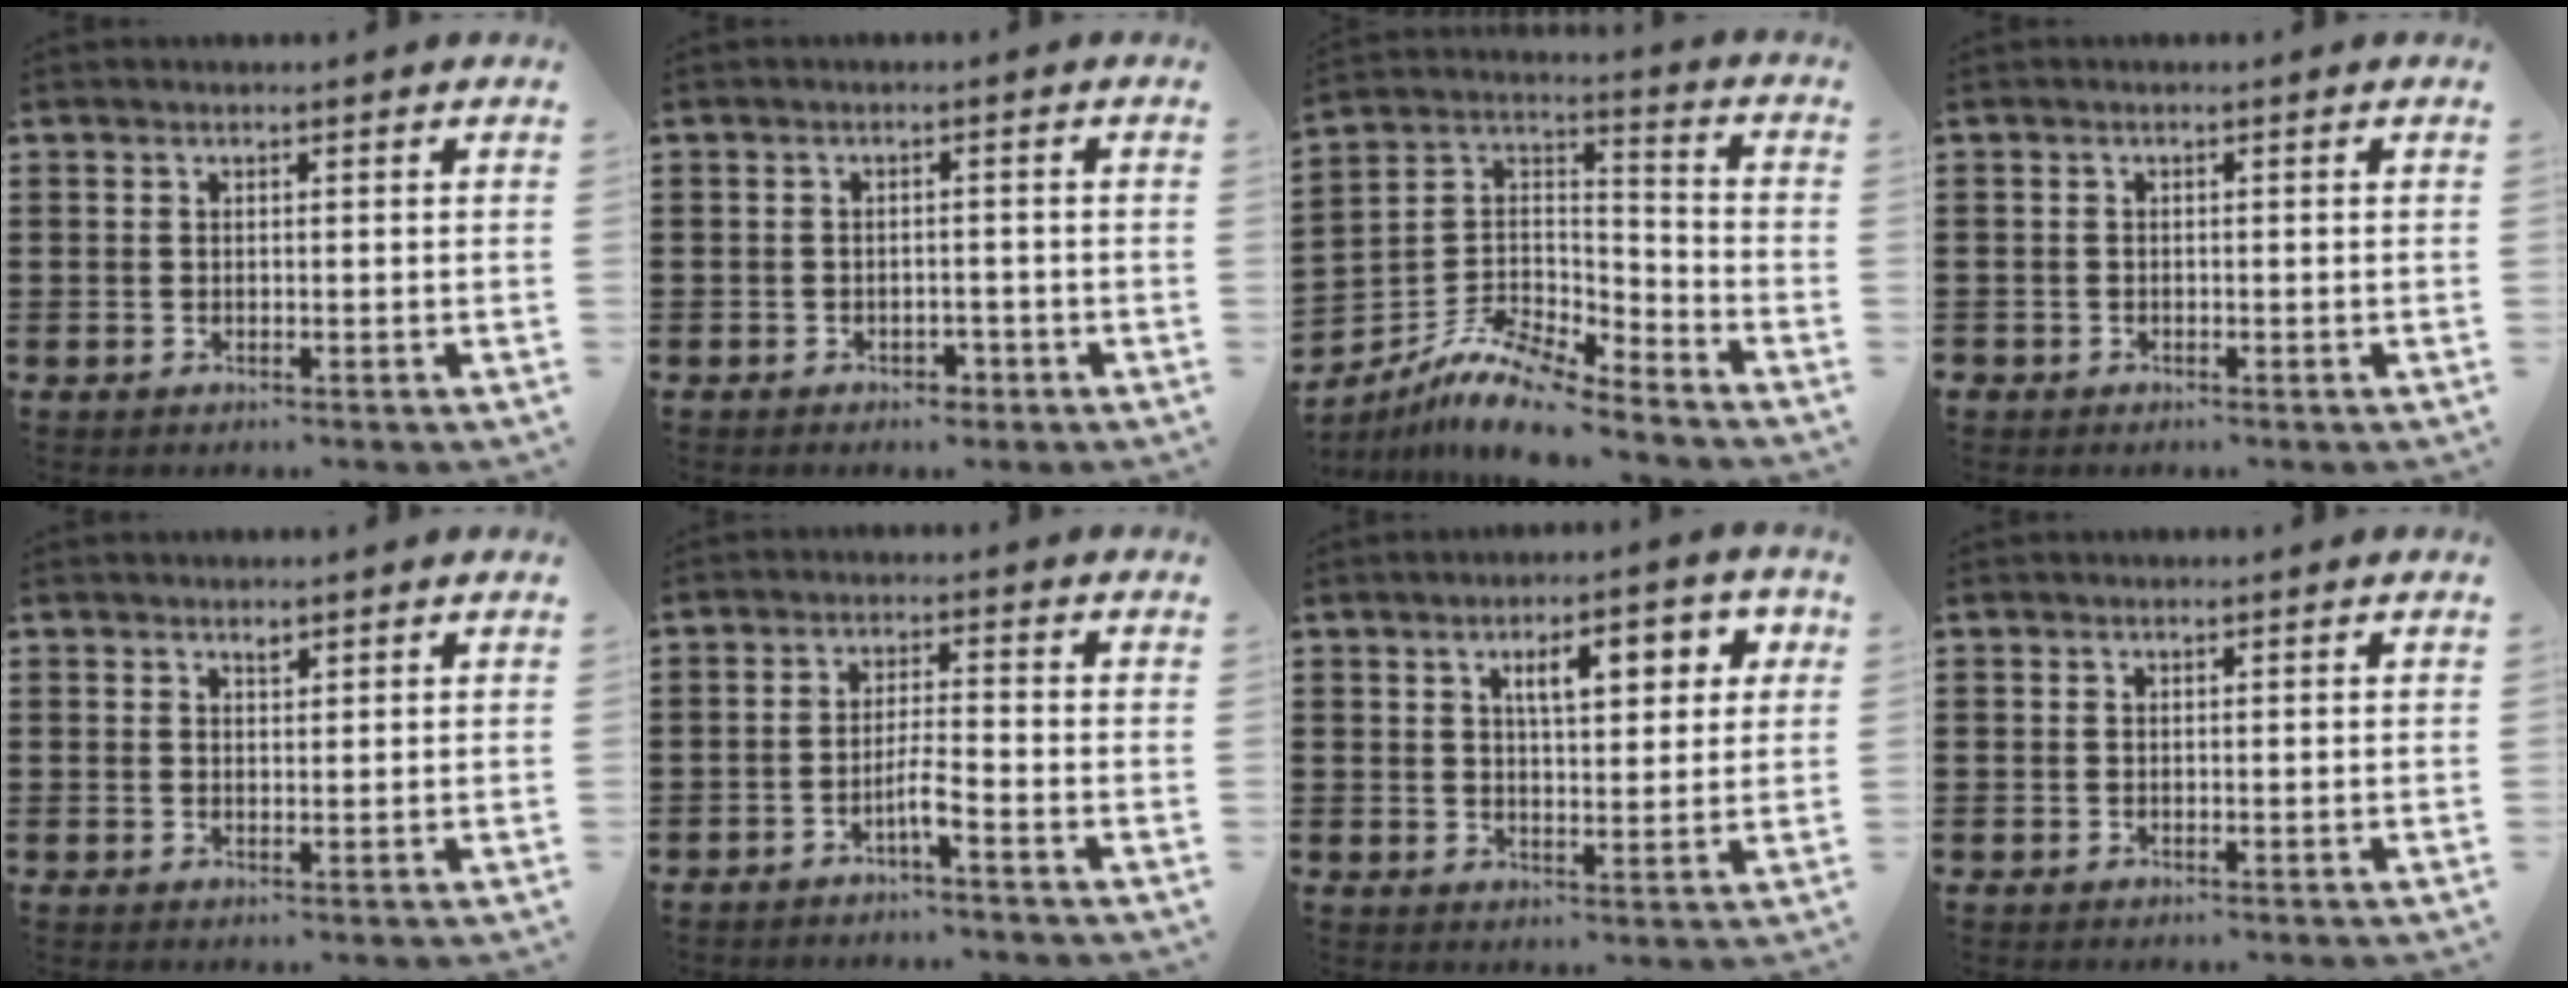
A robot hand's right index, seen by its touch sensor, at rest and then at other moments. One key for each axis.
{"total": 1.7, "fx": -1.4, "fy": 0.9, "fz": 0.4, "tx": -0.014, "ty": 0.000, "tz": -0.031}
{"total": 10.1, "fx": -8.9, "fy": 2.4, "fz": 3.9, "tx": -0.091, "ty": 0.015, "tz": -0.183}
{"total": 0.8, "fx": -0.6, "fy": 0.5, "fz": 0.0, "tx": -0.002, "ty": 0.003, "tz": -0.015}
{"total": 1.0, "fx": 0.8, "fy": 0.4, "fz": 0.4, "tx": -0.010, "ty": 0.001, "tz": 0.016}
{"total": 3.3, "fx": -2.2, "fy": 0.0, "fz": 2.4, "tx": -0.052, "ty": -0.001, "tz": -0.044}
{"total": 6.5, "fx": 2.5, "fy": 2.4, "fz": 5.5, "tx": -0.082, "ty": -0.003, "tz": 0.032}
{"total": 0.0}